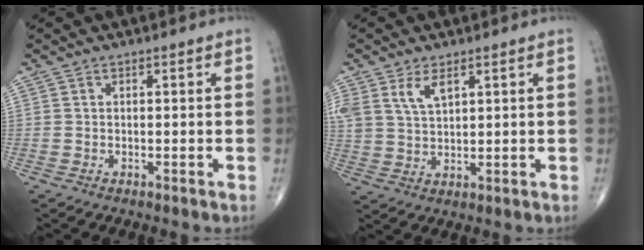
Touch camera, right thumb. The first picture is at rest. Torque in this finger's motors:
{"motor_torque": [0.07, 0.13, 0.54, 0.45, 0.06]}